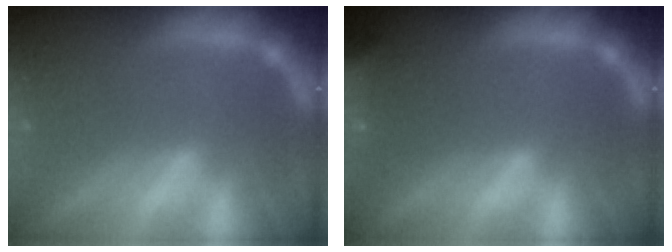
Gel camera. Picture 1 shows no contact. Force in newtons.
{"total": 7.9}